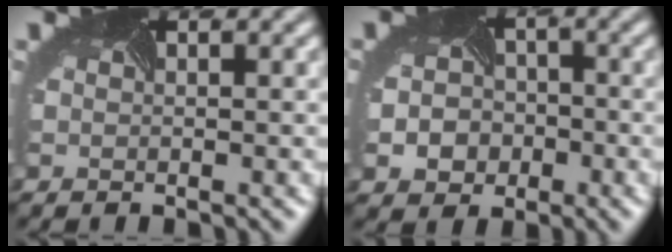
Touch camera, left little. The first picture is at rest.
{"total": 3.4, "force": [-1.2, 3.1, 1.1], "torque": [-0.009, -0.002, -0.021]}